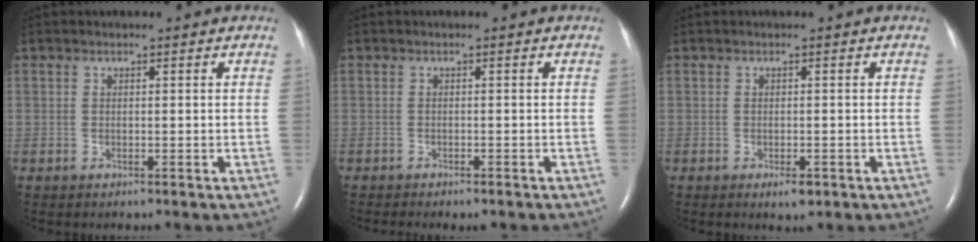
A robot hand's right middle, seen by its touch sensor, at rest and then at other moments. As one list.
[{"total": 3.4, "force": [-2.9, 0.7, 1.6], "torque": [-0.020, -0.006, -0.033]}, {"total": 1.9, "force": [-1.0, 0.7, 1.5], "torque": [-0.022, -0.001, -0.012]}]